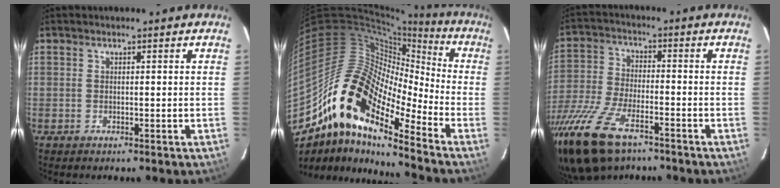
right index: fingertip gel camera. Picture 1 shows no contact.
{"total": 17.8, "force": [-11.3, 6.2, 12.3], "torque": [-0.198, -0.006, -0.233]}
{"total": 19.6, "force": [-13.3, 8.0, 12.0], "torque": [-0.280, -0.048, -0.250]}